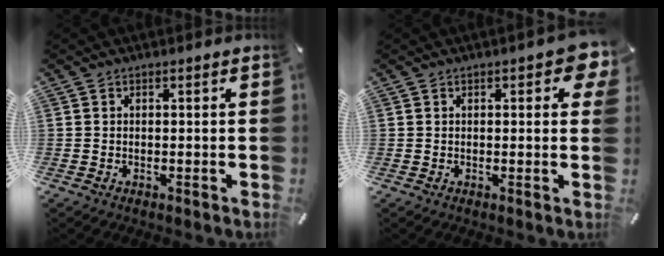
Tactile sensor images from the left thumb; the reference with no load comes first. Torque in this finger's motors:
{"motor_torque": [0.49, 0.16, 0.13, -0.03, 0.05]}